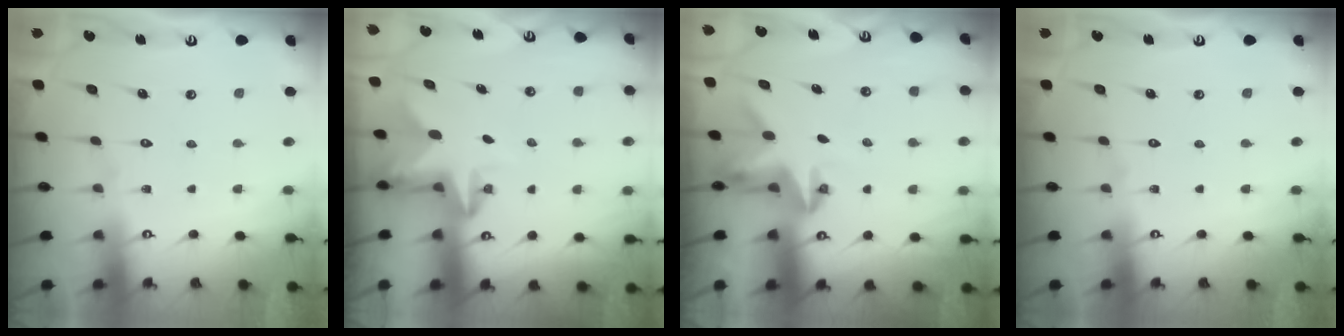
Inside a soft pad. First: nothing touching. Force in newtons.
{"total": 2.7, "press": 2.7, "slide": 0.5}
{"total": 3.0, "press": 3.0, "slide": 0.0}
{"total": 0.0}